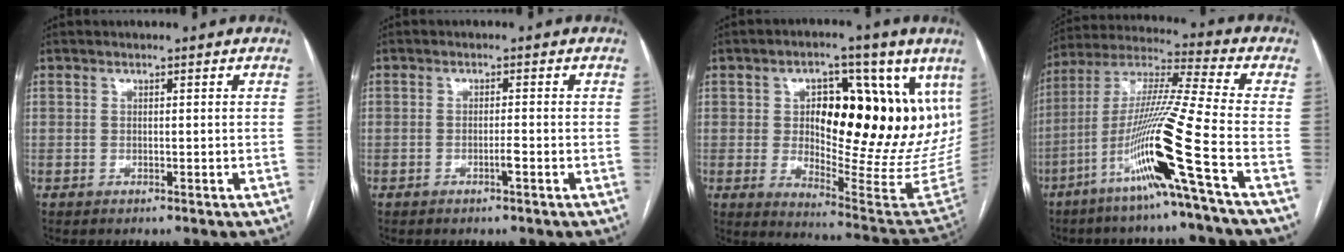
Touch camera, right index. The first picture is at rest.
{"total": 1.4, "force": [-0.7, 0.0, 1.2], "torque": [-0.024, 0.000, -0.013]}
{"total": 24.1, "force": [8.0, 8.8, 21.0], "torque": [-0.254, 0.025, 0.135]}
{"total": 16.8, "force": [-7.4, -2.6, 14.9], "torque": [-0.295, -0.018, -0.143]}